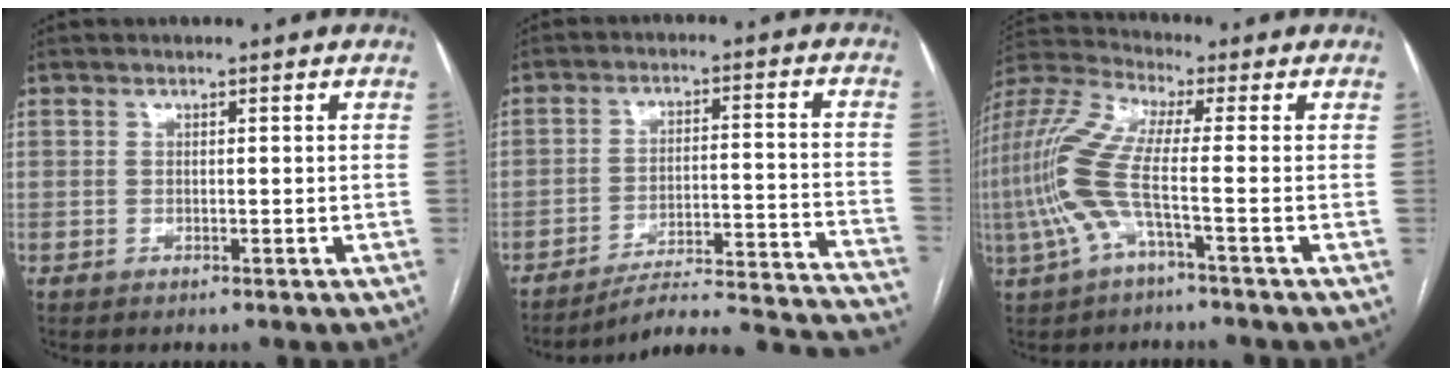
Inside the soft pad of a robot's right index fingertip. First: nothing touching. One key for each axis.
{"total": 22.6, "fx": -21.6, "fy": -0.5, "fz": 6.6, "tx": -0.028, "ty": 0.003, "tz": -0.287}
{"total": 10.7, "fx": -2.3, "fy": 1.2, "fz": 10.4, "tx": -0.249, "ty": 0.016, "tz": -0.057}